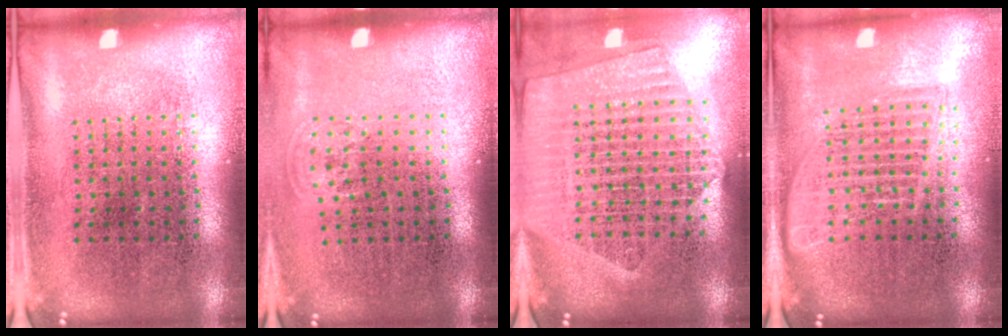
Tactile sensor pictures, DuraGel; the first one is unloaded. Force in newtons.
{"total": 0.8, "press": 0.6, "slide": 0.5}
{"total": 2.3, "press": 2.1, "slide": 1.1}
{"total": 1.6, "press": 1.4, "slide": 0.8}